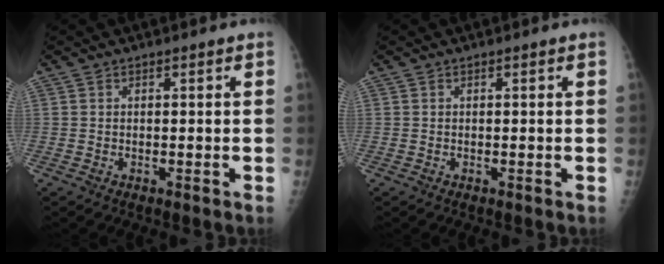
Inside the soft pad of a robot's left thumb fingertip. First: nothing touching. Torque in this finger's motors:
{"motor_torque": [0.00, 0.00, 0.00, 0.00, 0.00]}